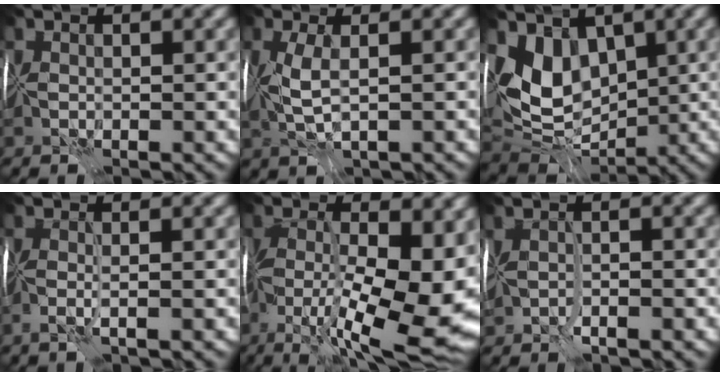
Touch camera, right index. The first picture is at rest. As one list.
[{"total": 2.8, "force": [-0.3, 0.1, 2.7], "torque": [-0.065, -0.001, -0.005]}, {"total": 6.2, "force": [1.6, 4.2, 4.2], "torque": [-0.075, -0.021, 0.029]}, {"total": 1.5, "force": [-0.7, -1.4, 0.3], "torque": [-0.006, -0.006, -0.016]}, {"total": 15.1, "force": [-3.6, 4.5, 14.0], "torque": [-0.211, -0.028, -0.048]}, {"total": 1.2, "force": [-0.9, -0.6, 0.6], "torque": [-0.013, -0.007, -0.016]}]